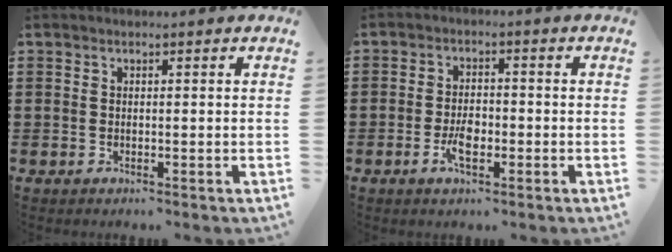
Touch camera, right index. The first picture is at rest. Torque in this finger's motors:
{"motor_torque": [1.11, 1.02, 0.12, 0.08]}